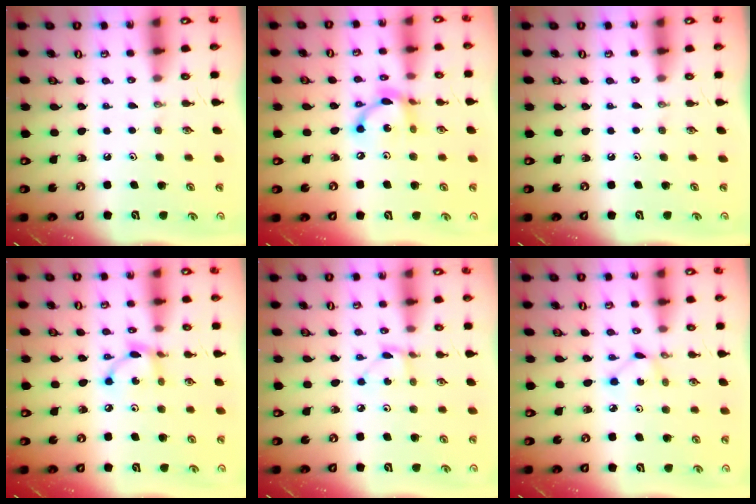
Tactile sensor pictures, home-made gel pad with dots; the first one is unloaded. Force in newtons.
{"total": 11.7, "press": 11.6, "slide": 0.6}
{"total": 0.0}
{"total": 6.0, "press": 6.0, "slide": 0.1}
{"total": 1.8, "press": 1.8, "slide": 0.1}
{"total": 1.7, "press": 1.7, "slide": 0.1}